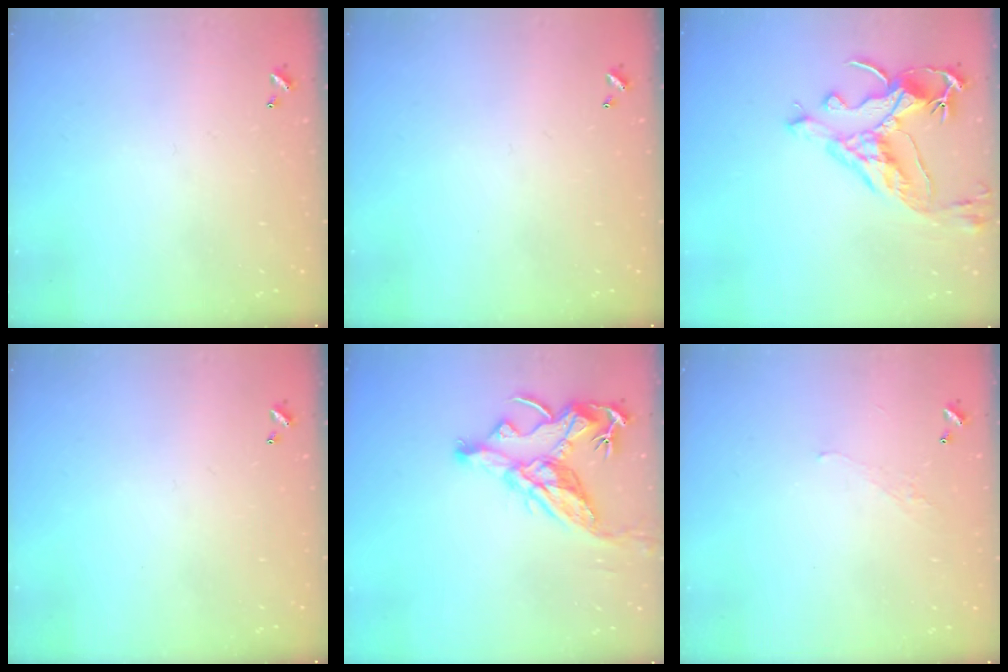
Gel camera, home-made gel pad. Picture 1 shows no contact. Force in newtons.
{"total": 0.0}
{"total": 7.3, "press": 7.2, "slide": 1.6}
{"total": 0.0}
{"total": 10.0, "press": 9.9, "slide": 1.4}
{"total": 0.5, "press": 0.1, "slide": 0.5}